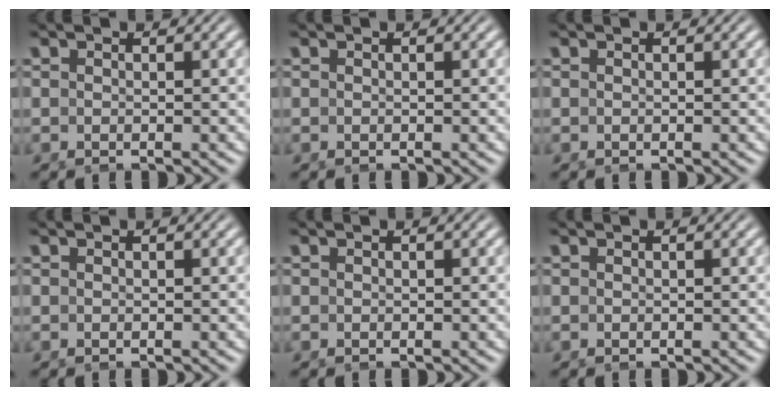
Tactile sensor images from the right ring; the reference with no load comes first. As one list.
[{"total": 0.0}, {"total": 0.0}, {"total": 0.0}, {"total": 0.0}, {"total": 0.0}]